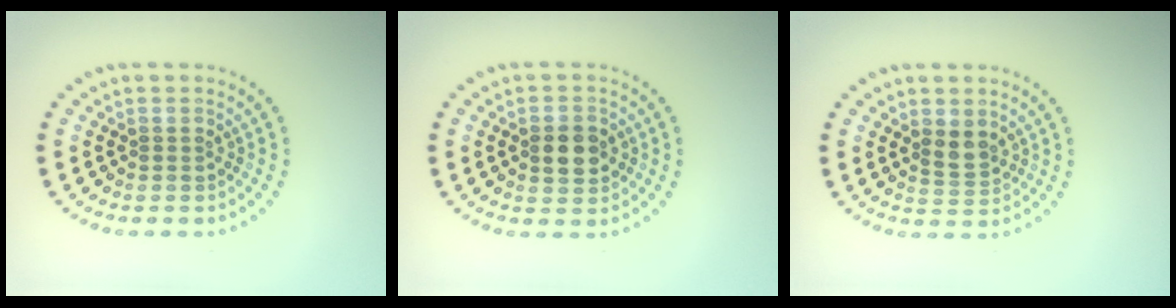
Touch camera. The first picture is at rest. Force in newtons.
{"total": 3.1, "press": 3.1, "slide": 0.1}
{"total": 1.9, "press": 1.7, "slide": 0.9}